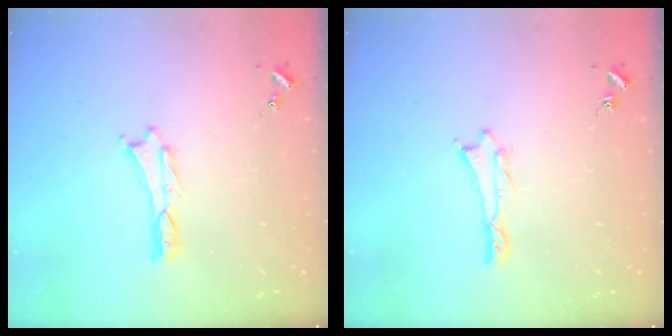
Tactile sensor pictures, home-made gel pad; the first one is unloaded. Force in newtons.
{"total": 0.6, "press": 0.5, "slide": 0.2}